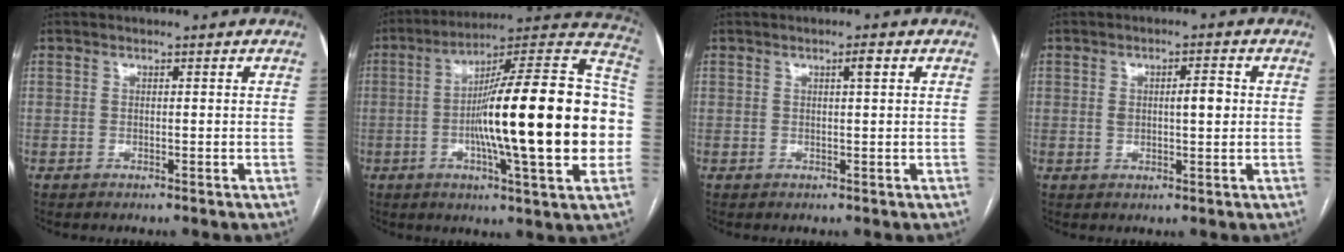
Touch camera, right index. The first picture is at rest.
{"total": 27.5, "force": [-2.6, 2.4, 27.3], "torque": [-0.342, 0.024, -0.051]}
{"total": 1.4, "force": [0.5, -0.1, 1.3], "torque": [-0.022, 0.001, 0.008]}
{"total": 4.1, "force": [0.4, 1.0, 3.9], "torque": [-0.070, 0.011, 0.009]}